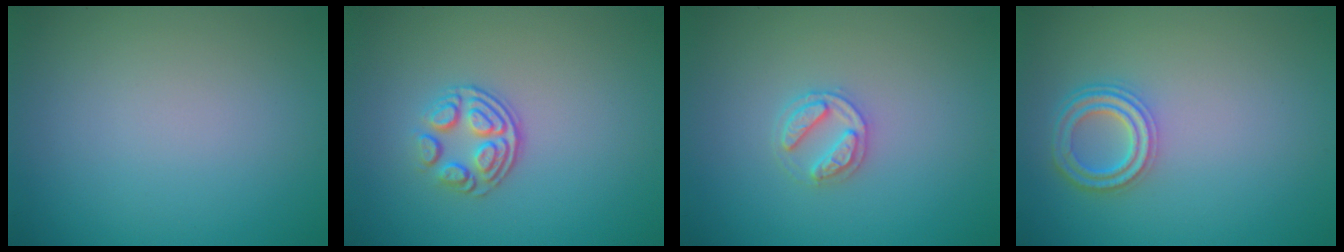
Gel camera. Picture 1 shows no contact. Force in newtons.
{"total": 3.2, "press": 2.4, "slide": 2.2}
{"total": 2.4, "press": 2.4, "slide": 0.4}
{"total": 3.6, "press": 2.9, "slide": 2.1}